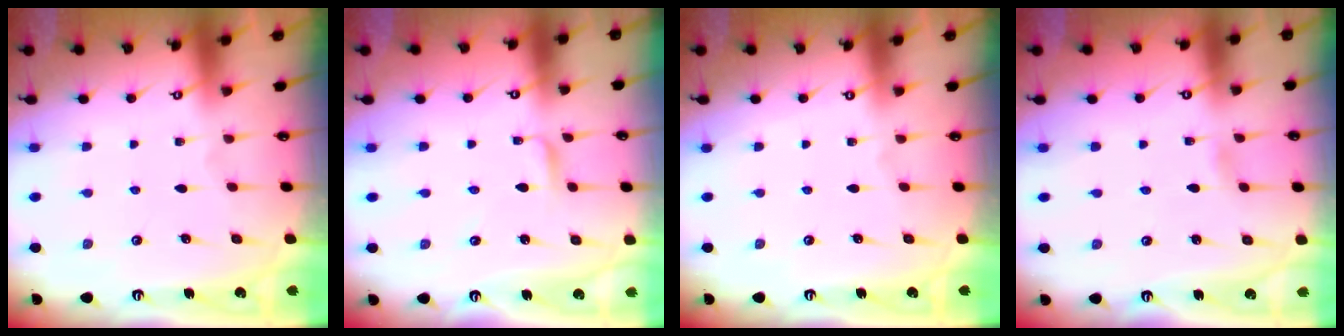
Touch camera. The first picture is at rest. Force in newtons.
{"total": 1.9, "press": 1.9, "slide": 0.2}
{"total": 0.0}
{"total": 1.7, "press": 1.7, "slide": 0.2}